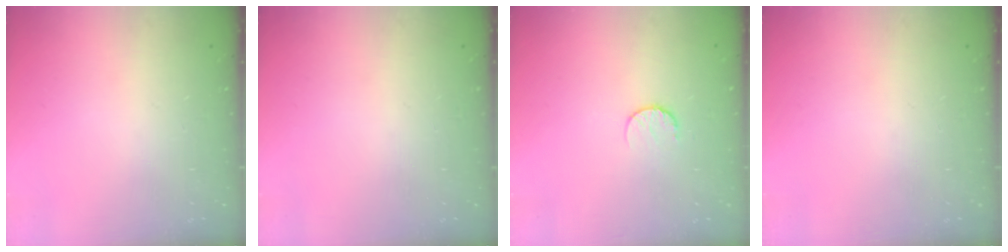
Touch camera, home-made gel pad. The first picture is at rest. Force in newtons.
{"total": 0.0}
{"total": 6.5, "press": 6.5, "slide": 0.6}
{"total": 0.0}